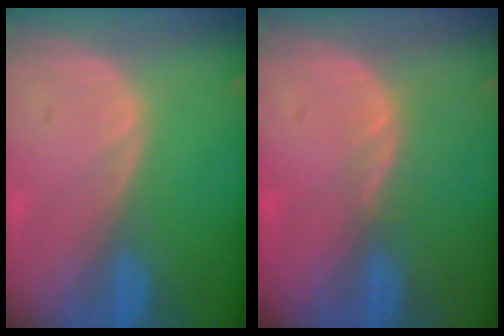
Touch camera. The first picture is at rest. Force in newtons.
{"total": 1.1, "press": 1.0, "slide": 0.5}